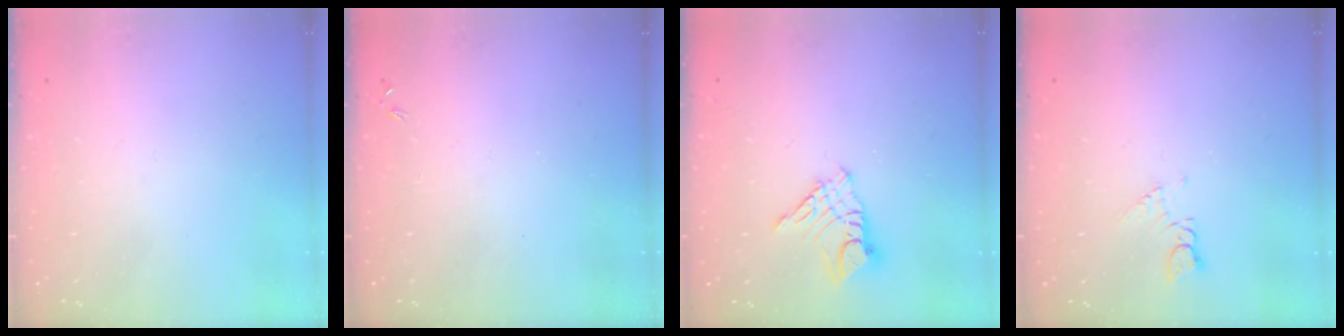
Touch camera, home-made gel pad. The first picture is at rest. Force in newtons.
{"total": 0.0}
{"total": 8.5, "press": 8.4, "slide": 0.7}
{"total": 4.3, "press": 4.2, "slide": 0.7}